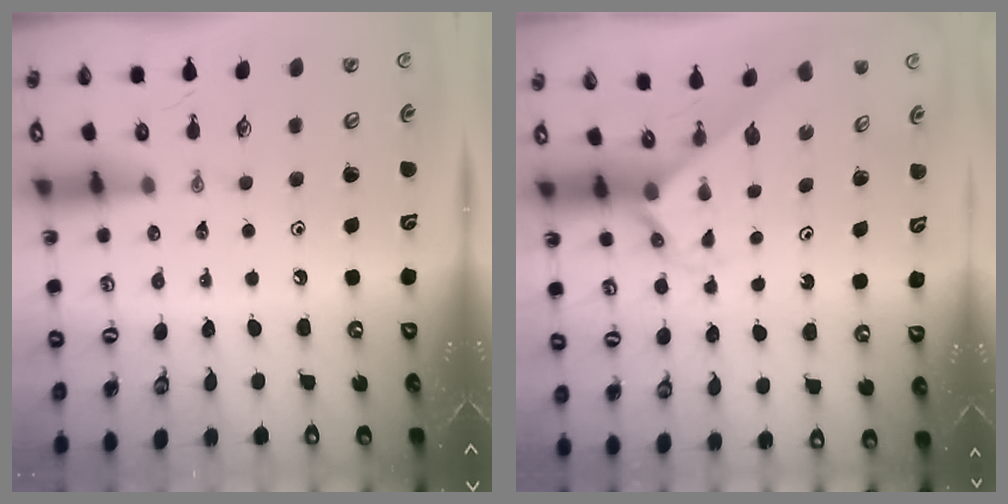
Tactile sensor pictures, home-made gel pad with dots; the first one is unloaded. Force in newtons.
{"total": 2.0, "press": 2.0, "slide": 0.1}